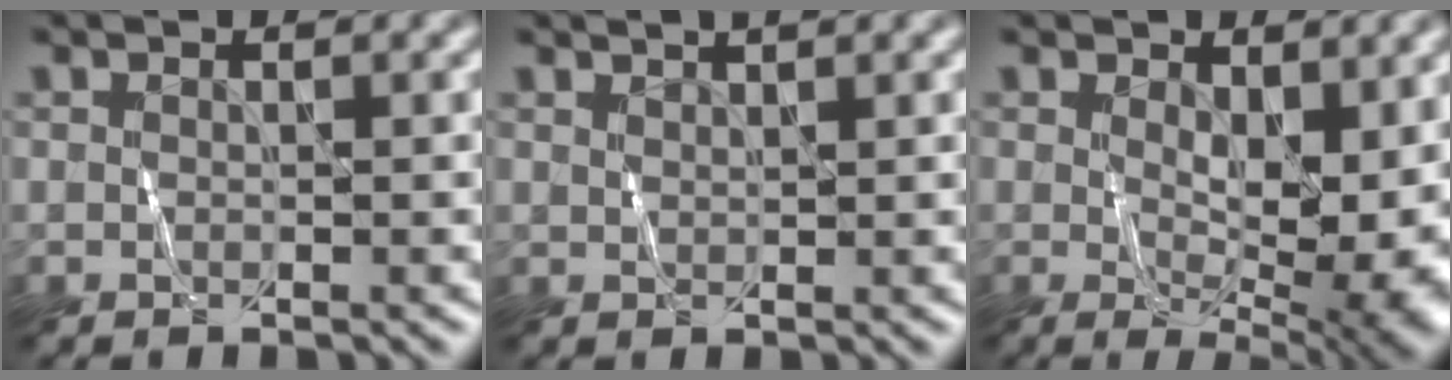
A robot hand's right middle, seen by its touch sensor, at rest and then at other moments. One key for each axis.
{"total": 1.9, "fx": 1.5, "fy": 0.5, "fz": 1.1, "tx": -0.003, "ty": 0.004, "tz": 0.011}
{"total": 8.2, "fx": 0.3, "fy": 3.6, "fz": 7.3, "tx": -0.109, "ty": -0.015, "tz": 0.013}